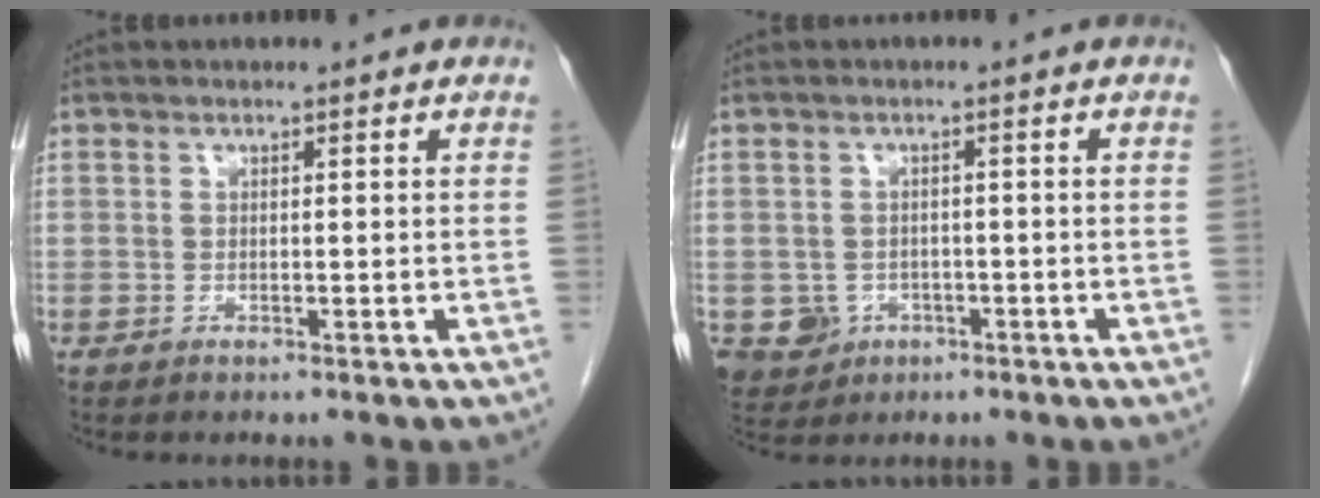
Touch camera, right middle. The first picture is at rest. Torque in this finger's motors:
{"motor_torque": [0.22, -0.03, 0.01, 0.01]}